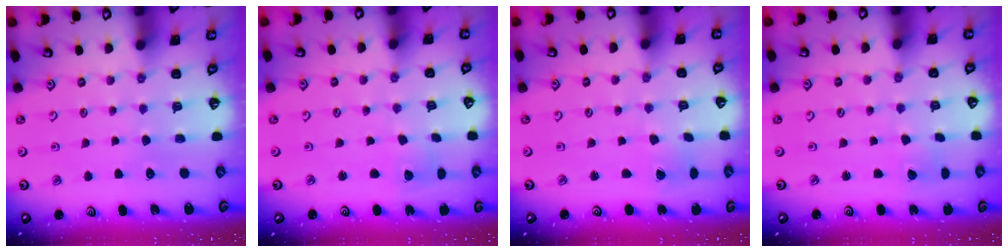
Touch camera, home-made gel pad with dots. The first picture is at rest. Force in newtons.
{"total": 1.8, "press": 1.8, "slide": 0.1}
{"total": 0.0}
{"total": 2.6, "press": 2.6, "slide": 0.2}